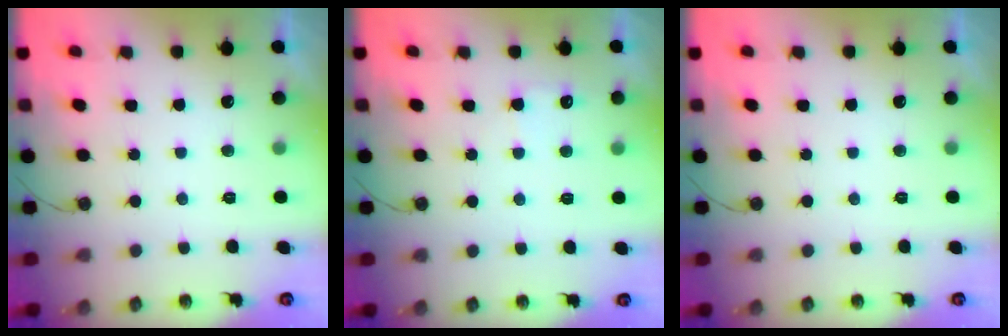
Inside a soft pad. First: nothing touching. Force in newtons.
{"total": 3.9, "press": 3.9, "slide": 0.5}
{"total": 0.0}